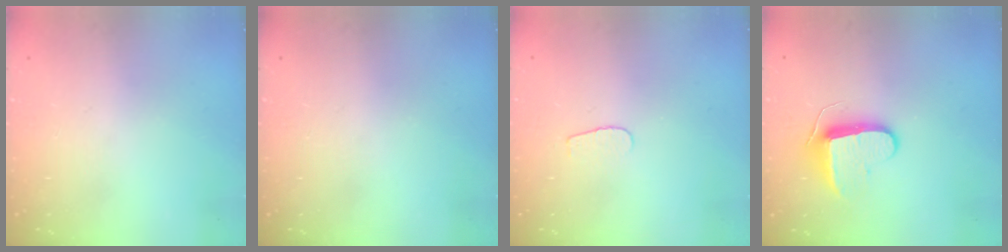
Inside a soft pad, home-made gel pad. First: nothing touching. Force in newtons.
{"total": 0.0}
{"total": 3.3, "press": 3.3, "slide": 0.4}
{"total": 9.1, "press": 9.1, "slide": 0.3}